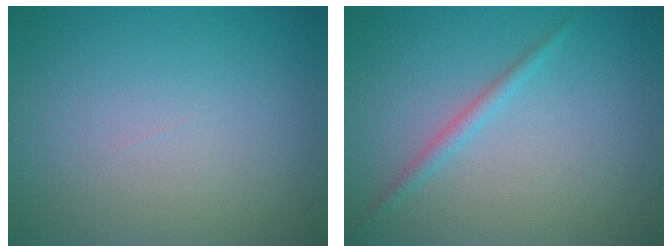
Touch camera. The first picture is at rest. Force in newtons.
{"total": 1.3, "press": 1.3, "slide": 0.0}